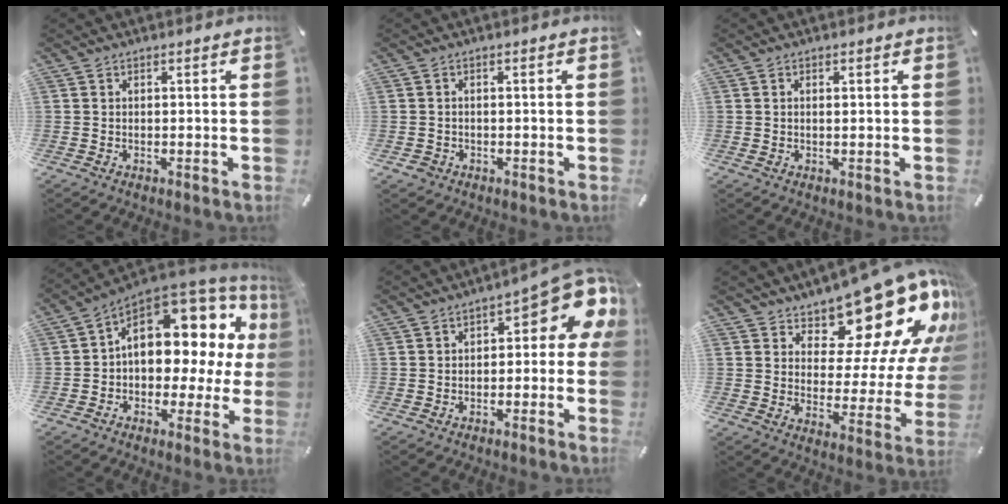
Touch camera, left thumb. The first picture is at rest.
{"total": 1.6, "force": [-0.7, 1.3, 0.4], "torque": [-0.008, 0.005, -0.016]}
{"total": 1.0, "force": [0.2, 0.4, 0.9], "torque": [-0.009, -0.002, 0.002]}
{"total": 14.9, "force": [4.9, 10.1, 9.9], "torque": [-0.120, -0.049, 0.076]}
{"total": 10.8, "force": [4.3, 4.6, 8.8], "torque": [-0.104, -0.043, 0.071]}
{"total": 19.8, "force": [14.1, 9.2, 10.4], "torque": [-0.138, -0.119, 0.235]}